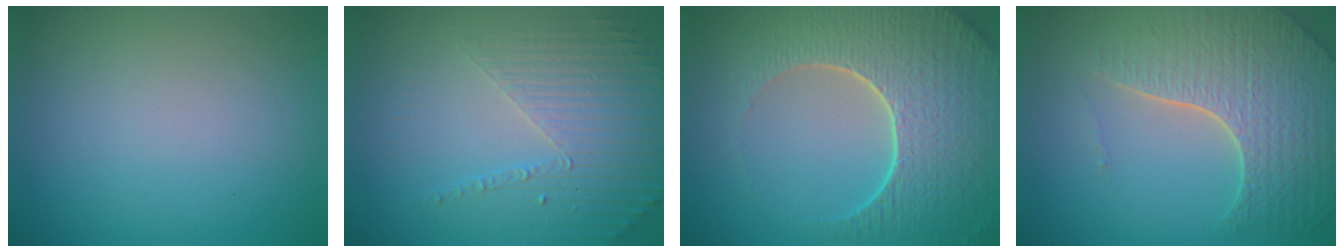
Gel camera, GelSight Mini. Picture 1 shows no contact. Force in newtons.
{"total": 4.8, "press": 3.2, "slide": 3.5}
{"total": 8.7, "press": 6.4, "slide": 5.9}
{"total": 7.6, "press": 5.6, "slide": 5.1}